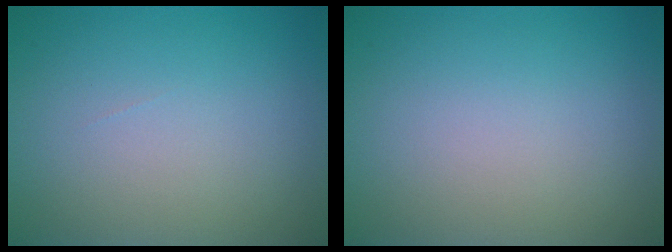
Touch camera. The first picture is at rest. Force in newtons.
{"total": 0.0}